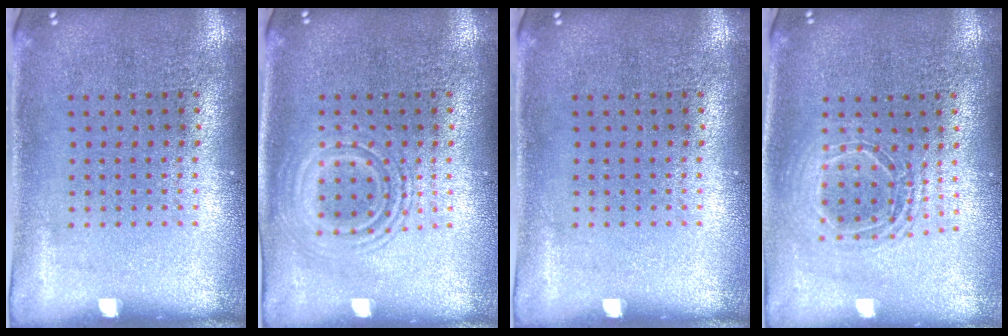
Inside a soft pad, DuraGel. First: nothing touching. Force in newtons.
{"total": 1.6, "press": 1.6, "slide": 0.3}
{"total": 0.0}
{"total": 1.7, "press": 1.4, "slide": 0.9}